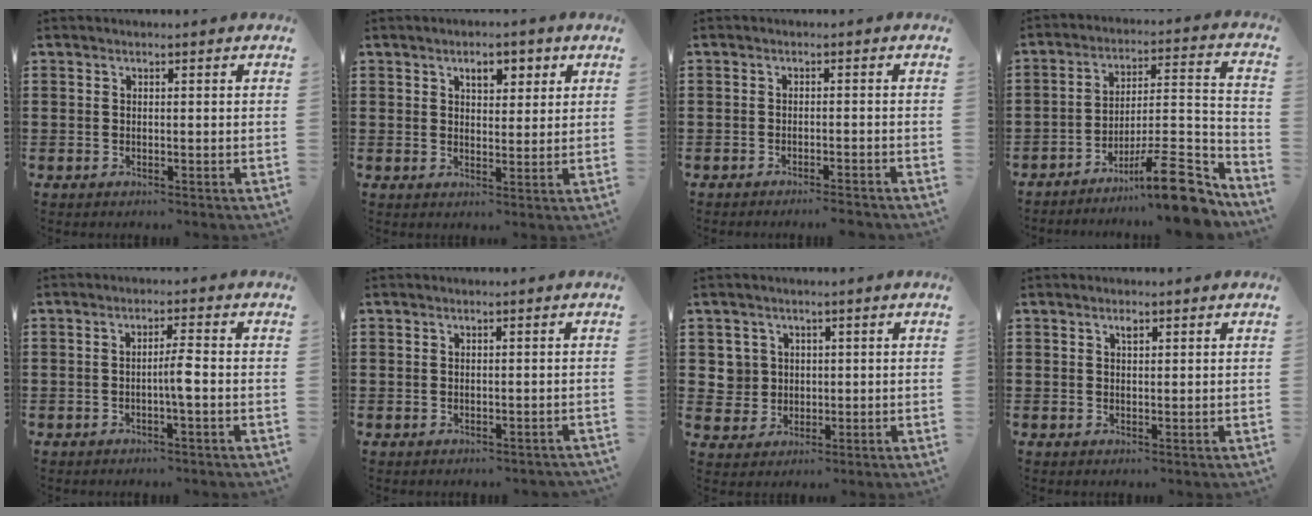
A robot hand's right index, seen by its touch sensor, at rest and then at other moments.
{"total": 3.9, "force": [2.0, 2.1, 2.5], "torque": [-0.035, 0.001, 0.028]}
{"total": 1.7, "force": [-1.6, -0.4, 0.6], "torque": [-0.013, -0.001, -0.030]}
{"total": 13.7, "force": [-9.9, 2.7, 9.1], "torque": [-0.108, 0.034, -0.172]}
{"total": 3.0, "force": [-0.9, 0.0, 2.9], "torque": [-0.051, -0.001, -0.018]}
{"total": 0.8, "force": [-0.5, 0.6, 0.0], "torque": [-0.002, 0.002, -0.011]}
{"total": 3.8, "force": [0.7, 3.7, 0.5], "torque": [-0.030, 0.013, 0.013]}
{"total": 1.1, "force": [0.6, 0.4, 0.8], "torque": [-0.017, 0.003, 0.010]}